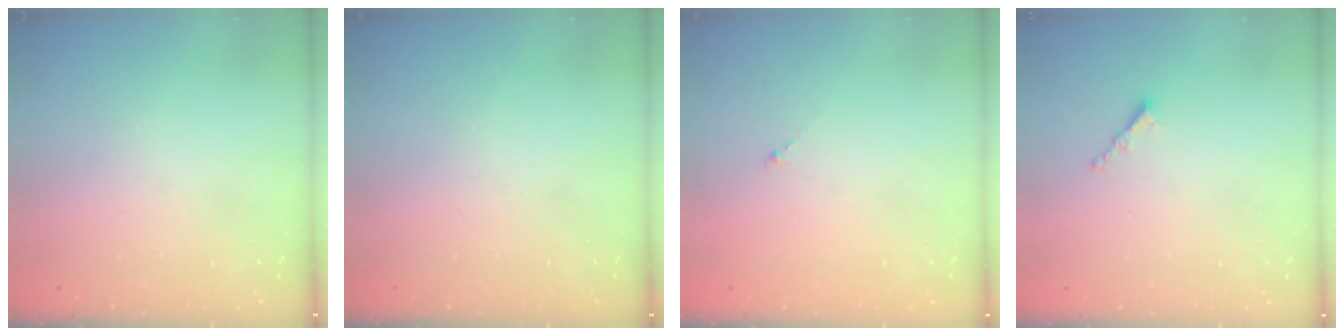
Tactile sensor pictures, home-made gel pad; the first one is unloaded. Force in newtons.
{"total": 0.0}
{"total": 0.0}
{"total": 1.2, "press": 1.1, "slide": 0.5}